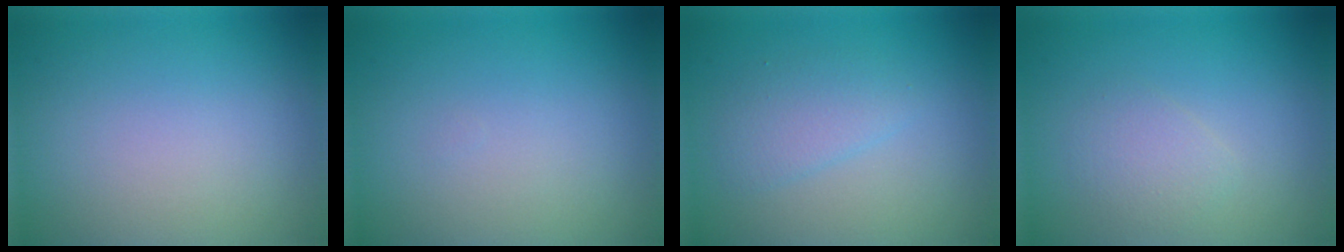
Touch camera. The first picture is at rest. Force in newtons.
{"total": 0.0}
{"total": 2.1, "press": 2.1, "slide": 0.1}
{"total": 1.8, "press": 1.8, "slide": 0.1}